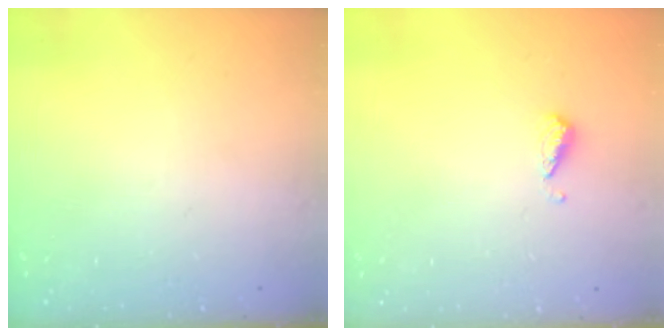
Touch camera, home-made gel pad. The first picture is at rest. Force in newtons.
{"total": 3.6, "press": 3.6, "slide": 0.3}